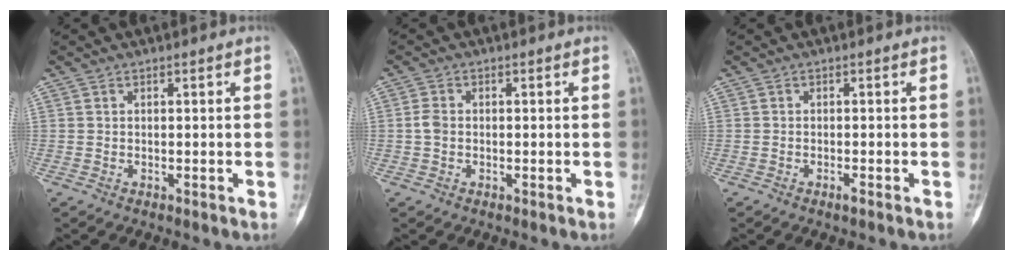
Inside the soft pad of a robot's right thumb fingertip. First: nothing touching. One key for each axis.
{"total": 2.1, "fx": -0.2, "fy": 1.6, "fz": 1.4, "tx": -0.027, "ty": 0.004, "tz": -0.009}
{"total": 0.9, "fx": -0.6, "fy": 0.1, "fz": 0.6, "tx": -0.015, "ty": 0.001, "tz": -0.010}